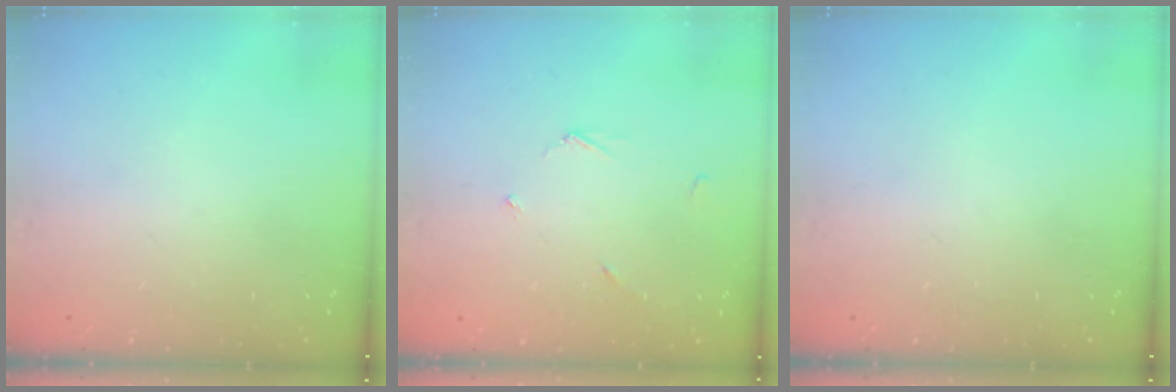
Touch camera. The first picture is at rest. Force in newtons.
{"total": 3.4, "press": 3.4, "slide": 0.2}
{"total": 0.0}